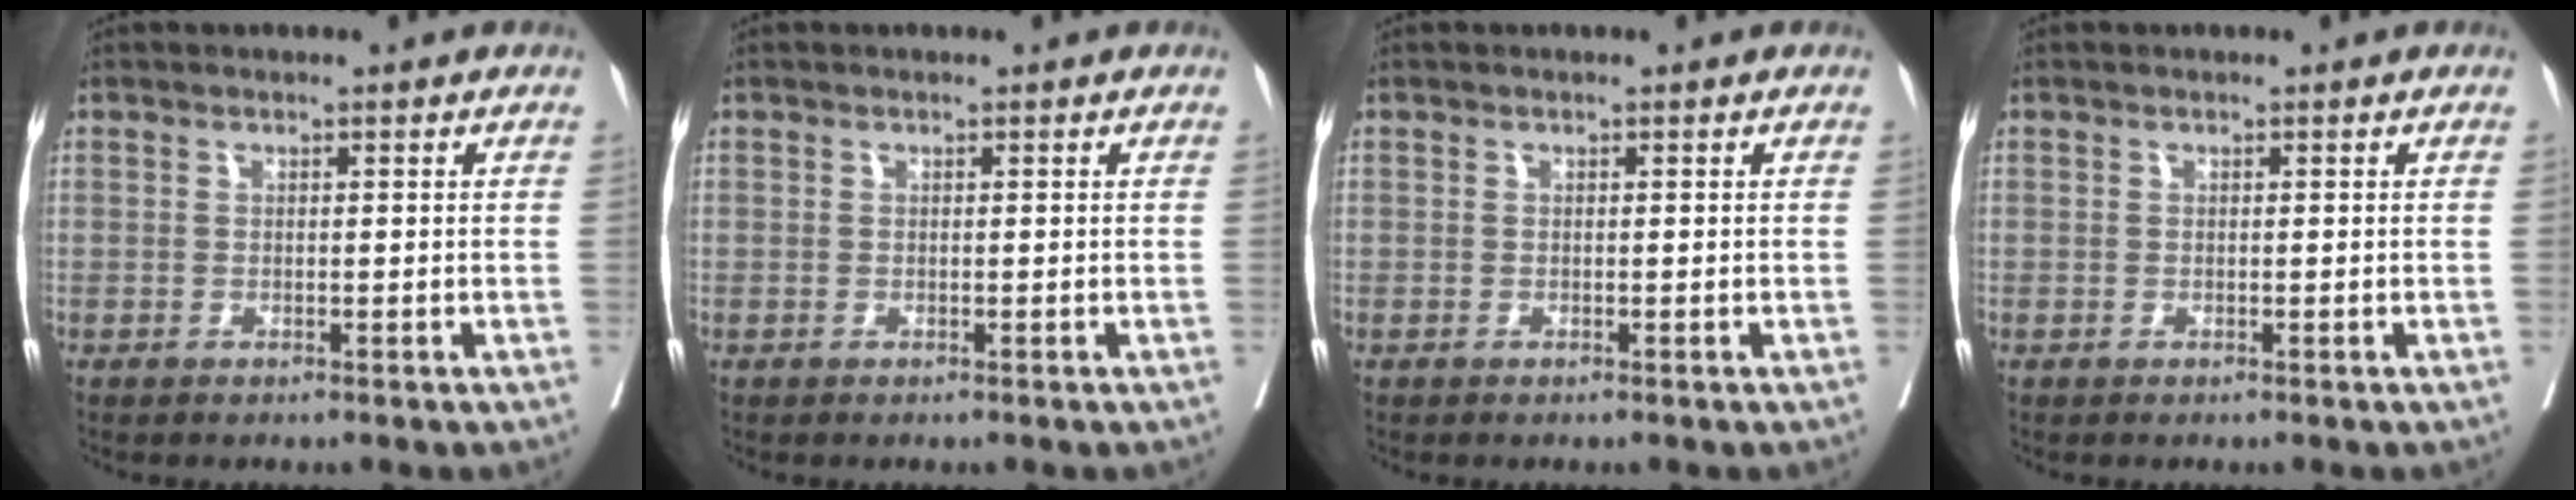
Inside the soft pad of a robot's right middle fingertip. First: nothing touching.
{"total": 0.0}
{"total": 0.0}
{"total": 0.0}